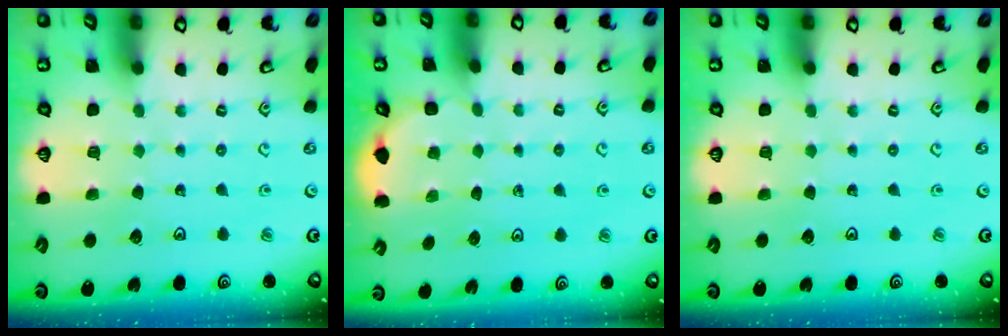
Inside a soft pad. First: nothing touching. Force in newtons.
{"total": 2.0, "press": 1.7, "slide": 1.1}
{"total": 0.0}